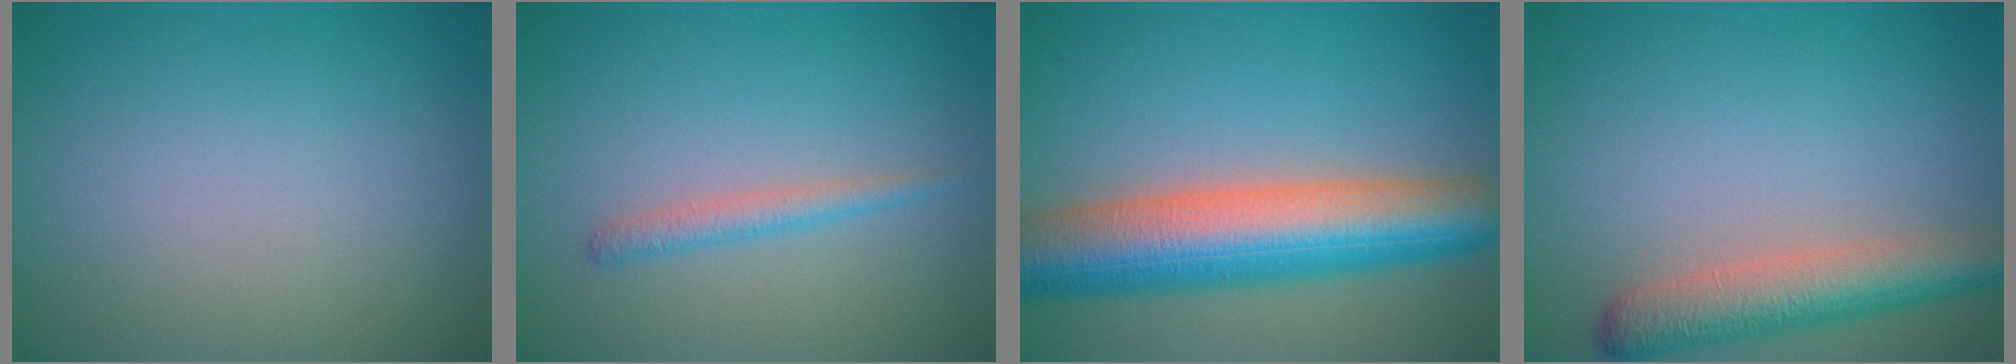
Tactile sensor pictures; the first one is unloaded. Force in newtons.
{"total": 1.7, "press": 1.7, "slide": 0.0}
{"total": 10.9, "press": 10.9, "slide": 0.1}
{"total": 5.1, "press": 5.1, "slide": 0.3}